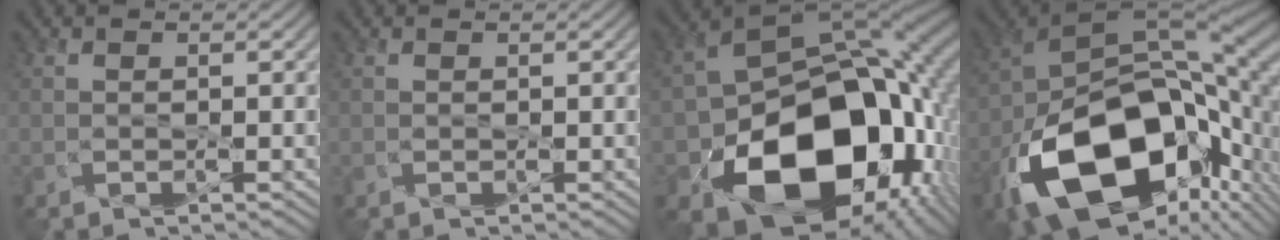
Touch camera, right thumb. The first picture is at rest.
{"total": 0.0}
{"total": 19.4, "force": [-5.3, 14.3, 12.1], "torque": [-0.226, -0.060, -0.050]}
{"total": 18.4, "force": [-7.1, 11.2, 12.8], "torque": [-0.254, -0.045, -0.098]}